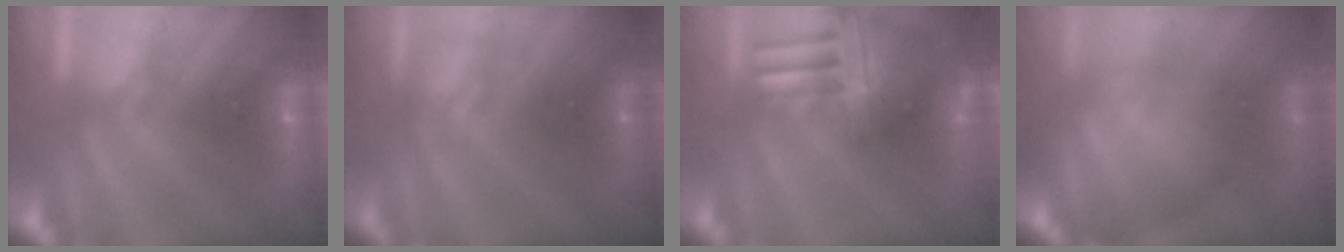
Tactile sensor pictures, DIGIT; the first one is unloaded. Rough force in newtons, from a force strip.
{"total": 2.4}
{"total": 7.8}
{"total": 7.7}